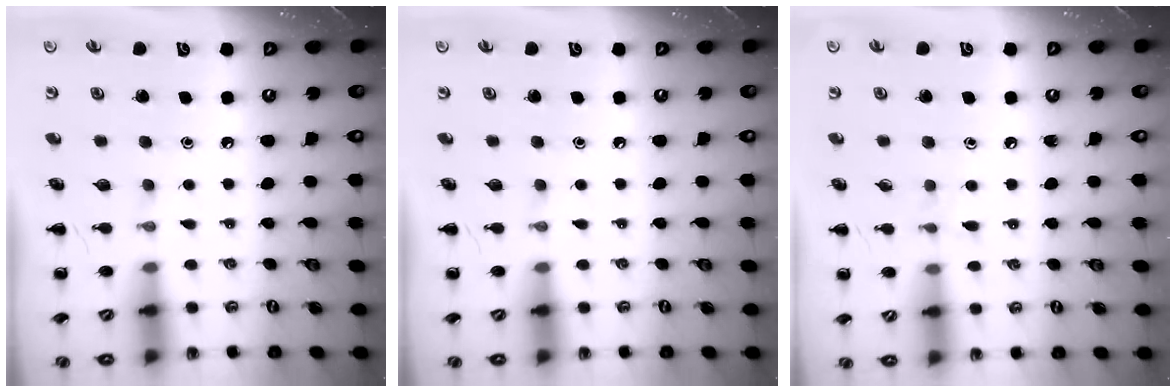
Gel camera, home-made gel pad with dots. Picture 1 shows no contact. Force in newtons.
{"total": 0.0}
{"total": 4.7, "press": 4.4, "slide": 1.7}